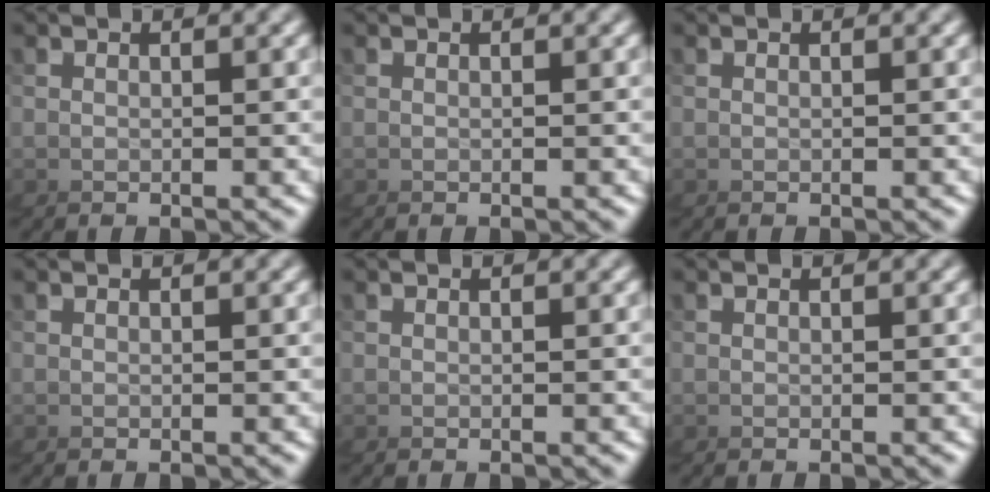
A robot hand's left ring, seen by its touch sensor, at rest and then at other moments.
{"total": 0.0}
{"total": 0.0}
{"total": 0.0}
{"total": 0.0}
{"total": 0.0}